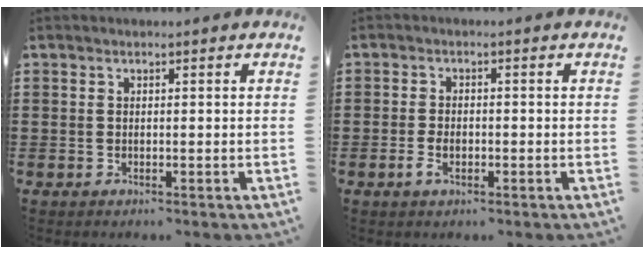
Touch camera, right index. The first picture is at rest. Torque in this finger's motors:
{"motor_torque": [1.07, 1.07, 0.03, 0.02]}